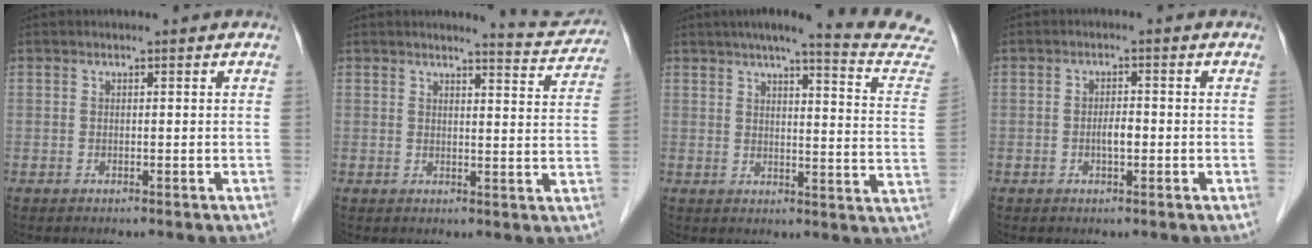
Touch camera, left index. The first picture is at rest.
{"total": 5.8, "force": [5.8, 0.3, 0.3], "torque": [-0.006, -0.025, 0.055]}
{"total": 18.4, "force": [16.6, 0.1, 7.9], "torque": [-0.097, -0.060, 0.182]}
{"total": 2.1, "force": [-0.6, 0.6, 1.9], "torque": [-0.035, 0.003, -0.010]}